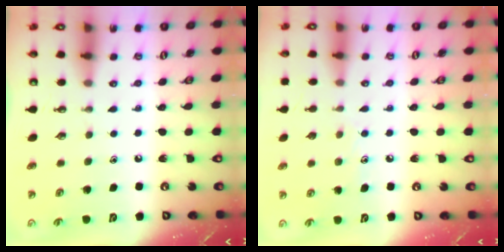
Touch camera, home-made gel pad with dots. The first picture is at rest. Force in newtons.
{"total": 6.5, "press": 6.5, "slide": 0.6}